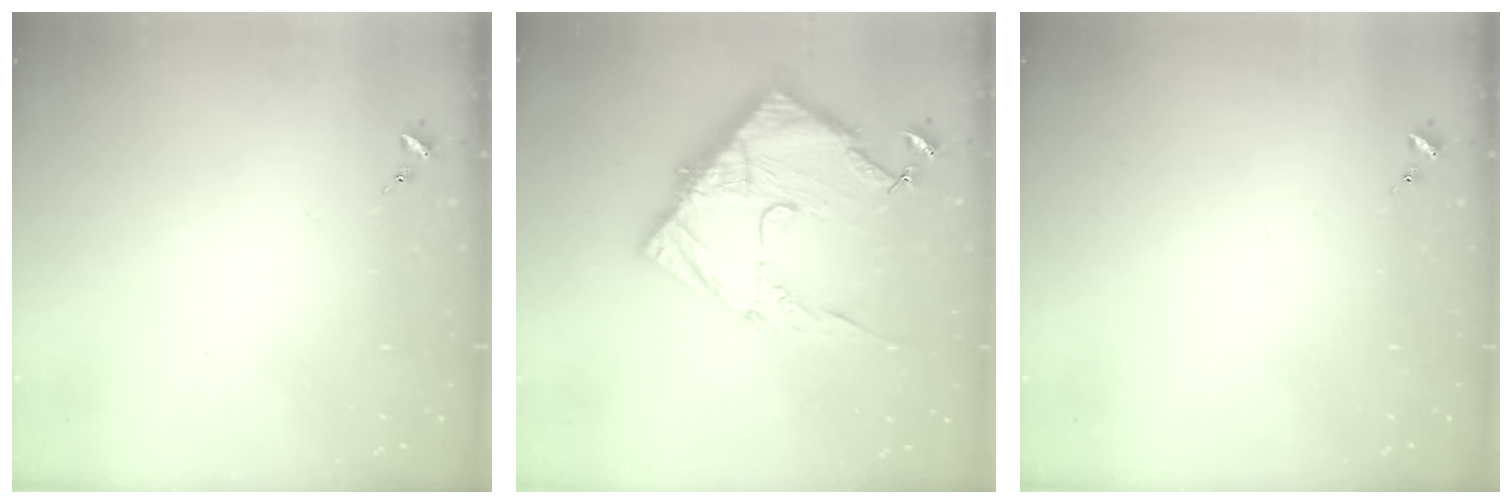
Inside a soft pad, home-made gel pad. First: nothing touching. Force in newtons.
{"total": 18.0, "press": 17.9, "slide": 1.9}
{"total": 0.0}